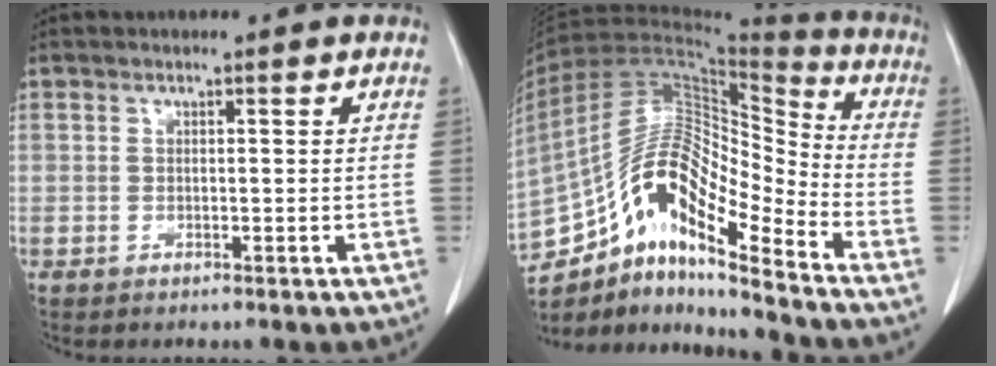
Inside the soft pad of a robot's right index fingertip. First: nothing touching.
{"total": 17.8, "force": [-11.4, 4.0, 13.1], "torque": [-0.240, 0.039, -0.198]}